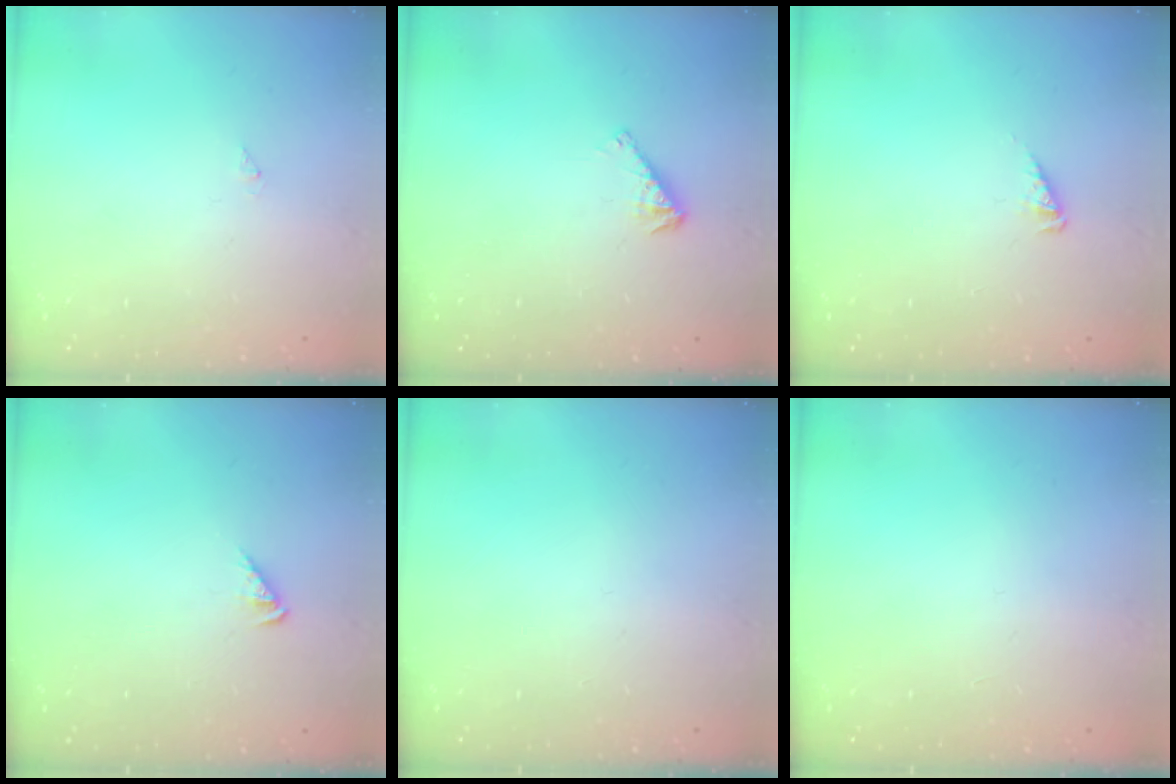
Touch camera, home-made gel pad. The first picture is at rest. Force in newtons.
{"total": 3.7, "press": 3.7, "slide": 0.5}
{"total": 2.5, "press": 2.5, "slide": 0.2}
{"total": 3.4, "press": 3.3, "slide": 0.6}
{"total": 0.0}
{"total": 0.0}